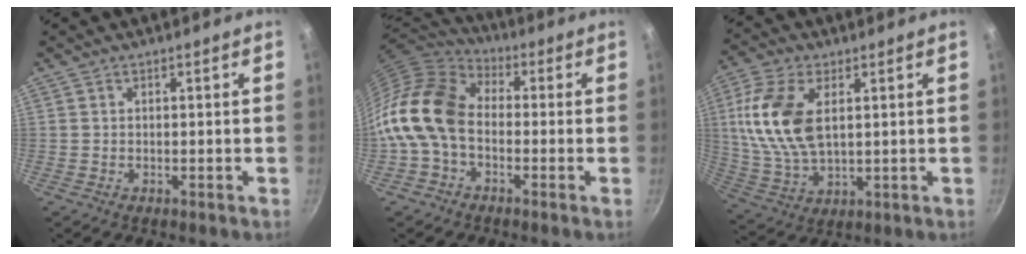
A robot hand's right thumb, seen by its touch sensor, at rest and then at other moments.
{"total": 14.8, "force": [-2.5, 10.2, 10.5], "torque": [-0.187, 0.043, -0.075]}
{"total": 14.4, "force": [3.2, 7.9, 11.6], "torque": [-0.232, -0.005, 0.066]}